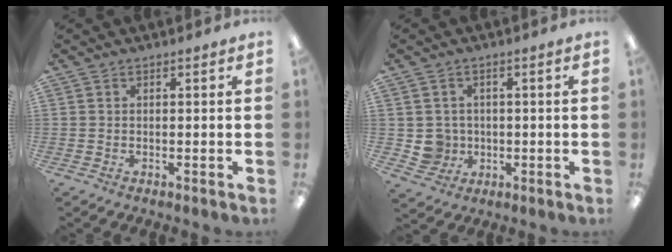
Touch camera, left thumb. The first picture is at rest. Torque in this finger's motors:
{"motor_torque": [-0.10, 0.12, 0.03, -0.08, 0.00]}